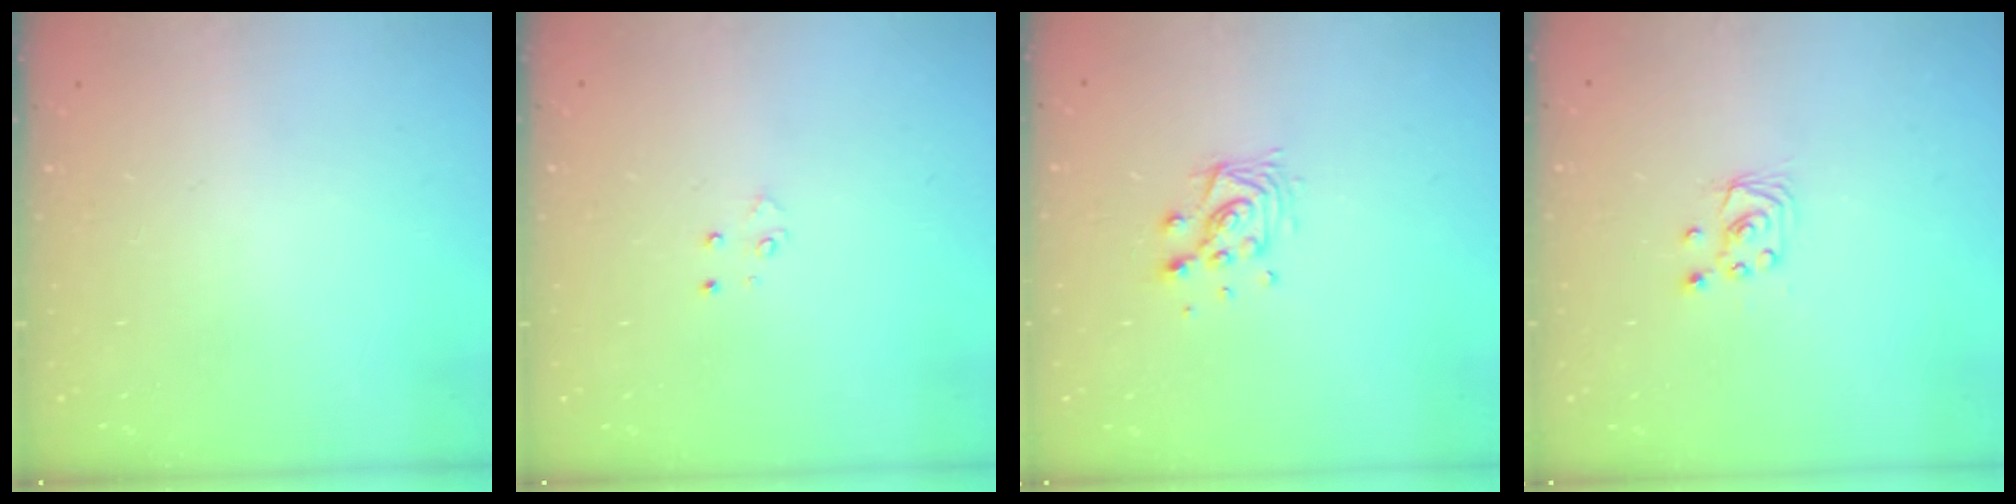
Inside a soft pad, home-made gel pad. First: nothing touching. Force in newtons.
{"total": 3.3, "press": 3.2, "slide": 0.4}
{"total": 9.8, "press": 9.8, "slide": 0.6}
{"total": 2.4, "press": 2.4, "slide": 0.2}